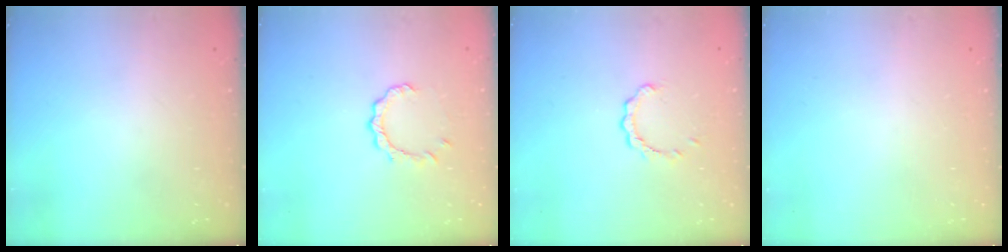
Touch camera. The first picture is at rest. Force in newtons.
{"total": 3.7, "press": 3.7, "slide": 0.3}
{"total": 2.6, "press": 2.6, "slide": 0.3}
{"total": 0.0}